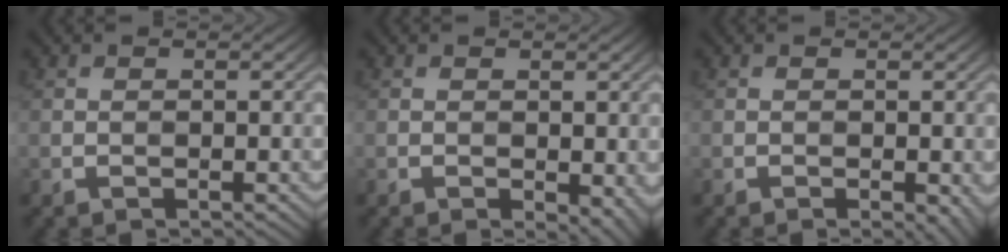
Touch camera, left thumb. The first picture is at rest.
{"total": 3.0, "force": [-1.1, 1.6, 2.3], "torque": [-0.028, -0.010, -0.010]}
{"total": 1.6, "force": [-0.6, 0.5, 1.4], "torque": [-0.019, -0.004, -0.005]}